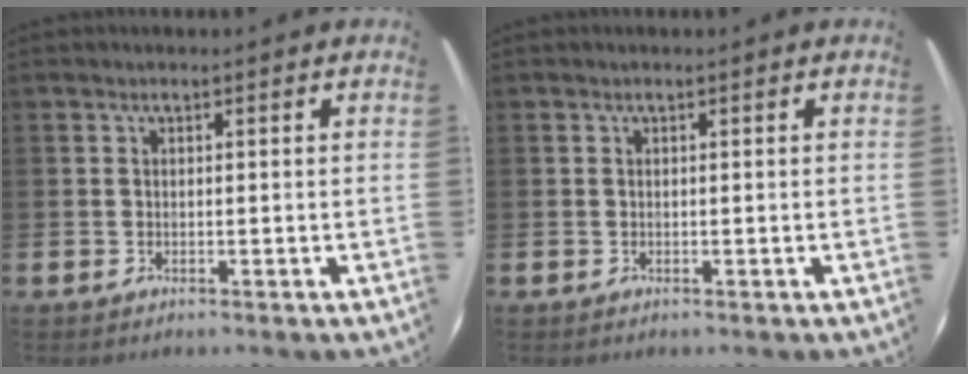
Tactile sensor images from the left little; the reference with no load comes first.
{"total": 0.0}